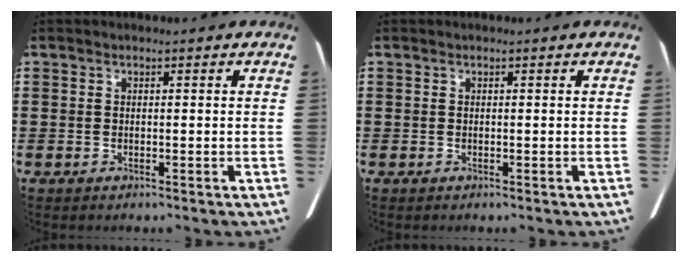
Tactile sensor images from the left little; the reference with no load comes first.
{"total": 0.0}